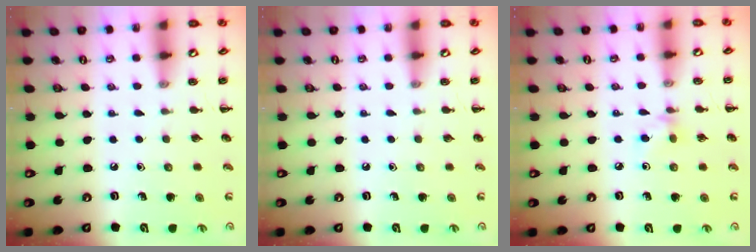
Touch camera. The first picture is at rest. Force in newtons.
{"total": 0.0}
{"total": 4.7, "press": 4.4, "slide": 1.5}